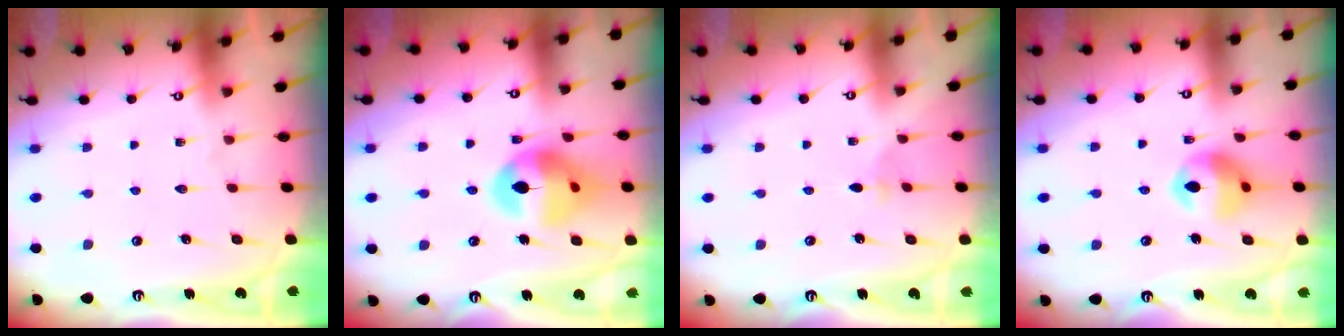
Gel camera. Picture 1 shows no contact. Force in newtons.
{"total": 15.4, "press": 15.2, "slide": 2.1}
{"total": 2.0, "press": 1.9, "slide": 0.5}
{"total": 11.8, "press": 11.7, "slide": 1.3}